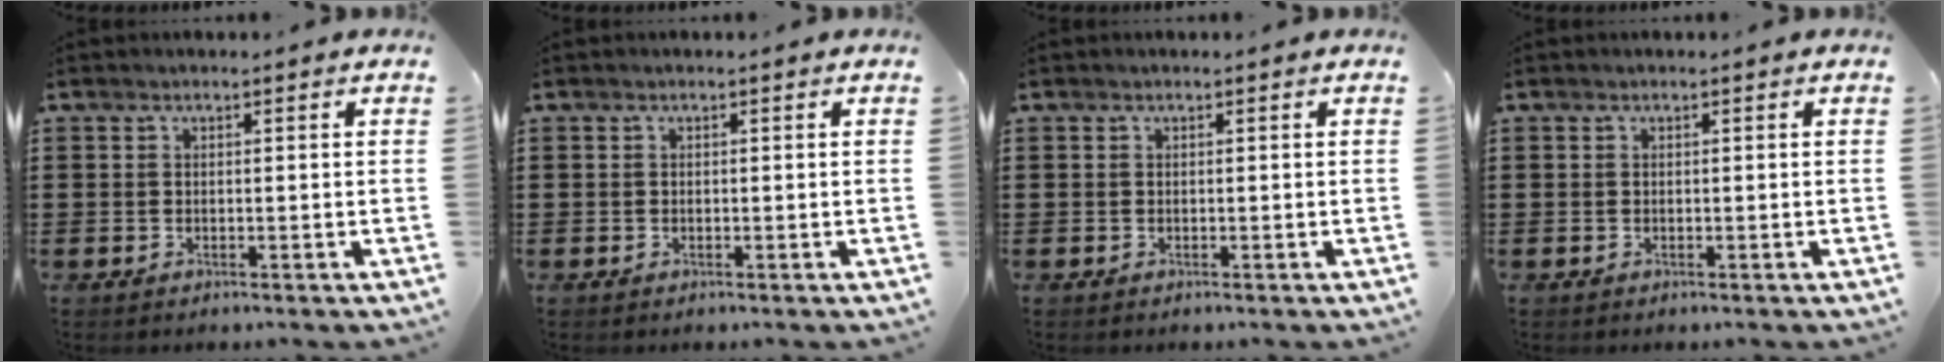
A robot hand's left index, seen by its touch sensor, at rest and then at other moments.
{"total": 0.0}
{"total": 0.0}
{"total": 0.0}